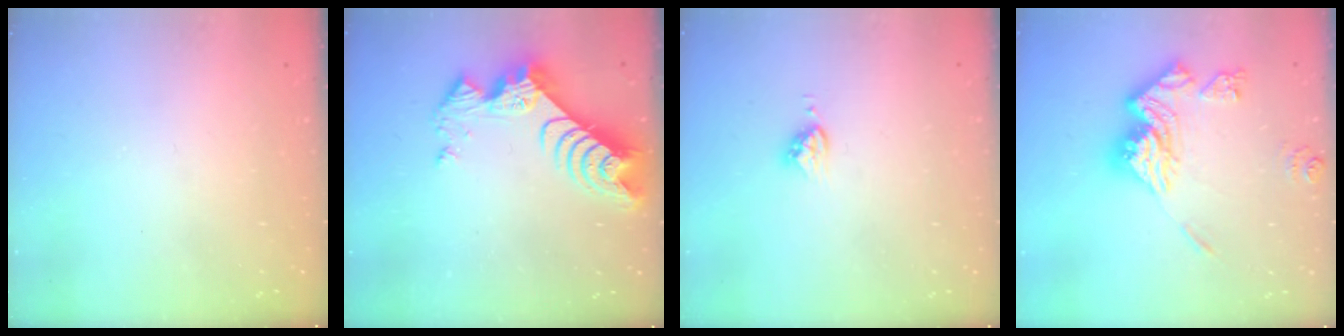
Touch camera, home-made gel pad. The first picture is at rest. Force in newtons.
{"total": 10.5, "press": 10.5, "slide": 0.8}
{"total": 4.6, "press": 4.6, "slide": 0.2}
{"total": 15.6, "press": 15.5, "slide": 1.4}